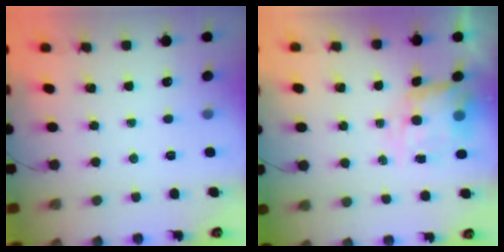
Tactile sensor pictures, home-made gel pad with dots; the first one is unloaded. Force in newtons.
{"total": 9.0, "press": 8.7, "slide": 2.3}